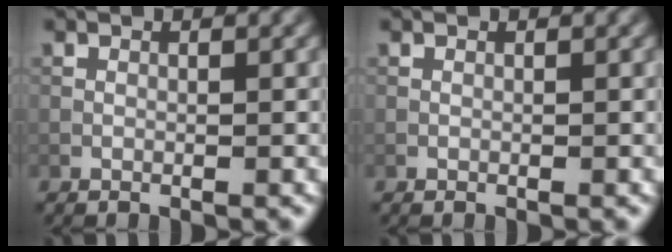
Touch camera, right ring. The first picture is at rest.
{"total": 0.0}